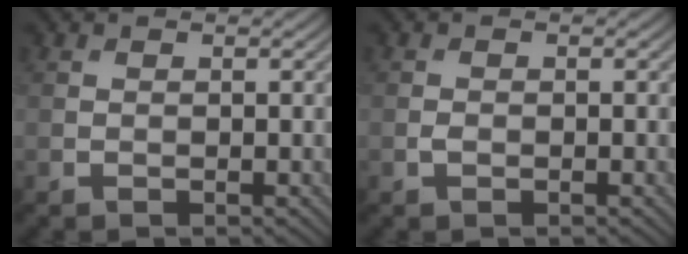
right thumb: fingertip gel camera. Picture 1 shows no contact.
{"total": 0.7, "force": [-0.2, 0.4, 0.4], "torque": [-0.009, -0.001, -0.005]}